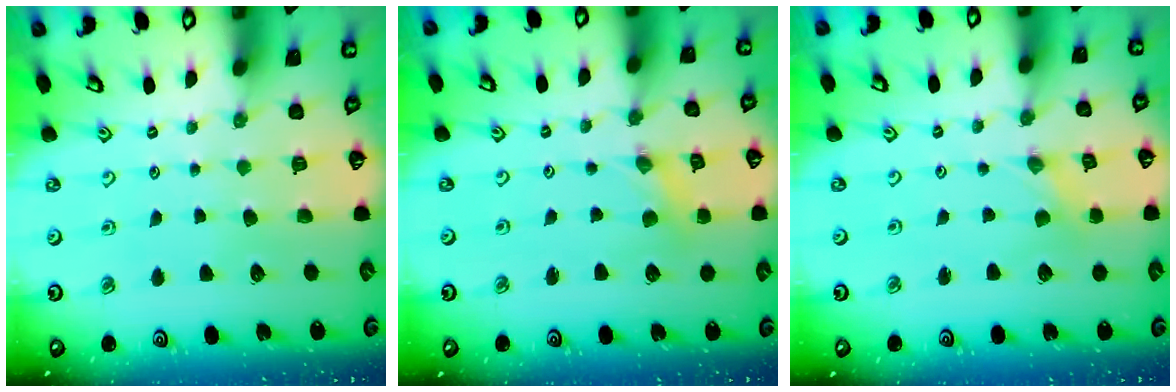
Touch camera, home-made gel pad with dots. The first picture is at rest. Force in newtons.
{"total": 1.3, "press": 1.2, "slide": 0.2}
{"total": 0.0}